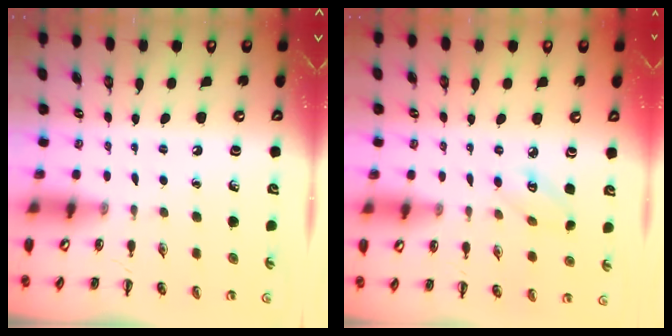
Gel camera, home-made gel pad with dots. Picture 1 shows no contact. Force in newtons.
{"total": 3.2, "press": 3.1, "slide": 0.6}